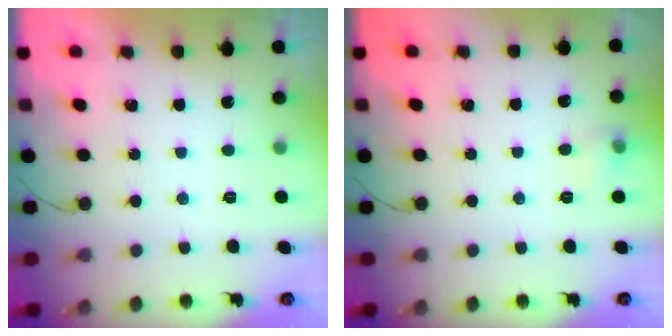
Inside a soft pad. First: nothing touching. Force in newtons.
{"total": 5.4, "press": 5.4, "slide": 1.0}